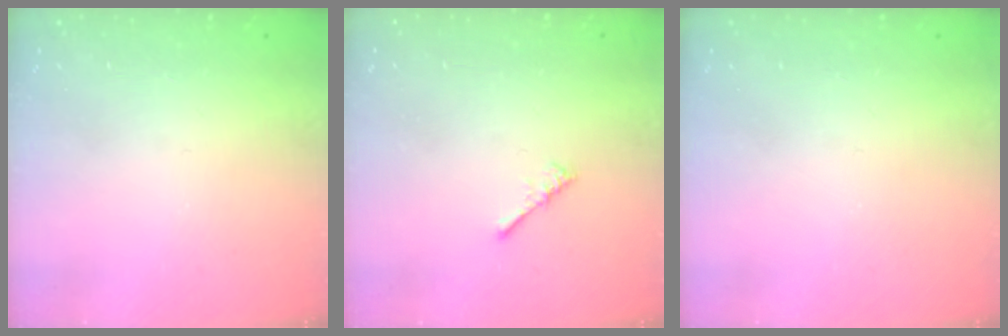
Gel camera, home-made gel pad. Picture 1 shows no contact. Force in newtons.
{"total": 0.0}
{"total": 0.0}